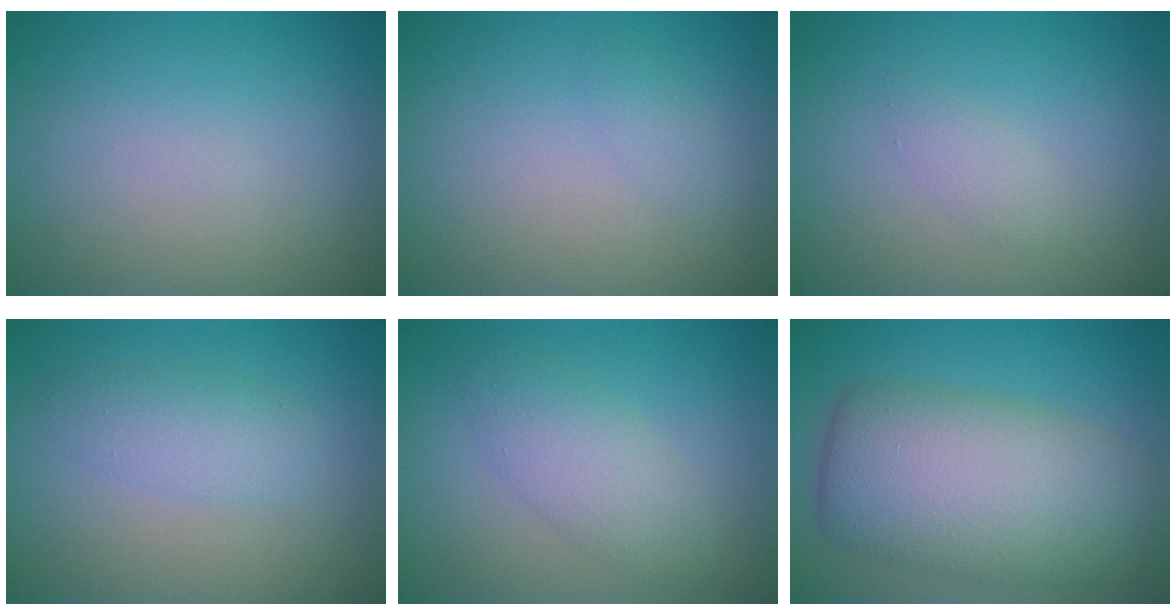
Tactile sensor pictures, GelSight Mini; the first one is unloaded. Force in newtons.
{"total": 0.9, "press": 0.9, "slide": 0.2}
{"total": 1.1, "press": 1.1, "slide": 0.1}
{"total": 2.4, "press": 2.4, "slide": 0.0}
{"total": 3.2, "press": 3.2, "slide": 0.1}
{"total": 9.6, "press": 9.6, "slide": 0.6}